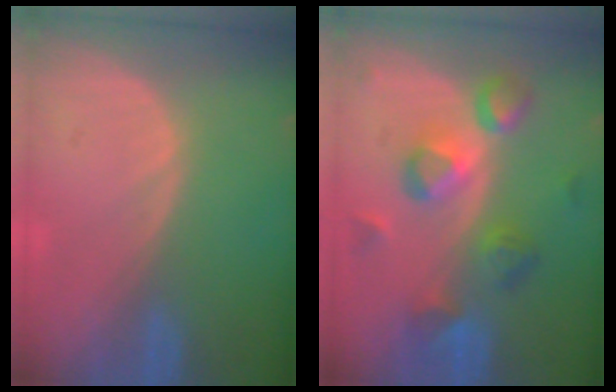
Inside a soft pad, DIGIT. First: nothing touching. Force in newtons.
{"total": 7.9, "press": 7.8, "slide": 1.1}